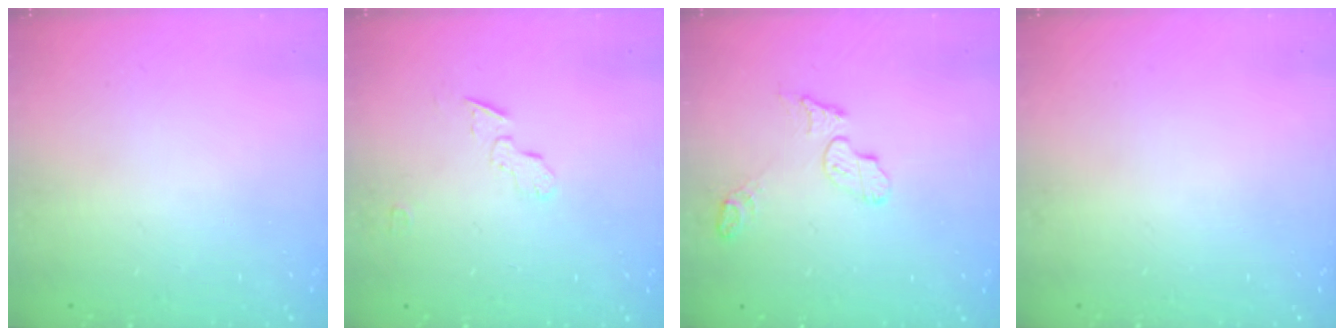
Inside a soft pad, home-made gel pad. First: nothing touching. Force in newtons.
{"total": 6.2, "press": 6.1, "slide": 0.6}
{"total": 6.8, "press": 6.8, "slide": 0.4}
{"total": 0.0}